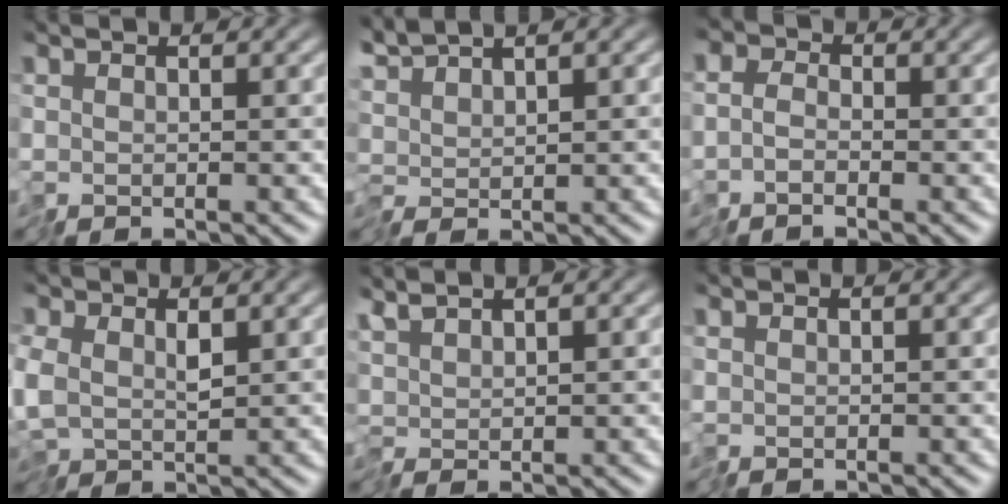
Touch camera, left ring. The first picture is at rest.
{"total": 2.7, "force": [2.4, 0.5, 1.2], "torque": [-0.034, 0.010, 0.048]}
{"total": 2.3, "force": [-1.5, 1.6, 0.7], "torque": [-0.007, -0.003, -0.038]}
{"total": 4.0, "force": [0.0, 2.7, 3.0], "torque": [-0.072, -0.010, 0.002]}
{"total": 1.6, "force": [1.5, 0.1, 0.6], "torque": [-0.022, 0.007, 0.033]}
{"total": 0.0}